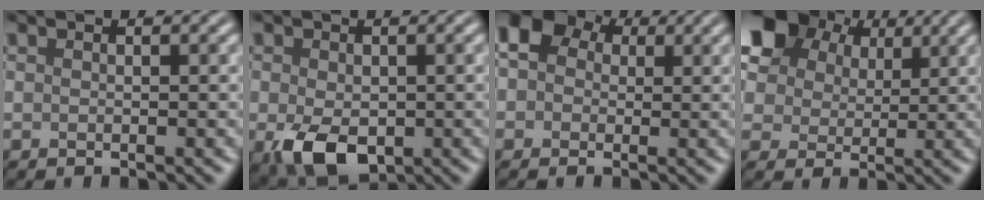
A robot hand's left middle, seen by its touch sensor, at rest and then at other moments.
{"total": 5.7, "force": [-1.7, 3.6, 4.1], "torque": [-0.084, -0.020, -0.023]}
{"total": 6.4, "force": [1.8, 5.2, 3.3], "torque": [-0.044, 0.033, -0.017]}
{"total": 8.5, "force": [4.6, 6.0, 3.9], "torque": [-0.101, 0.016, 0.078]}